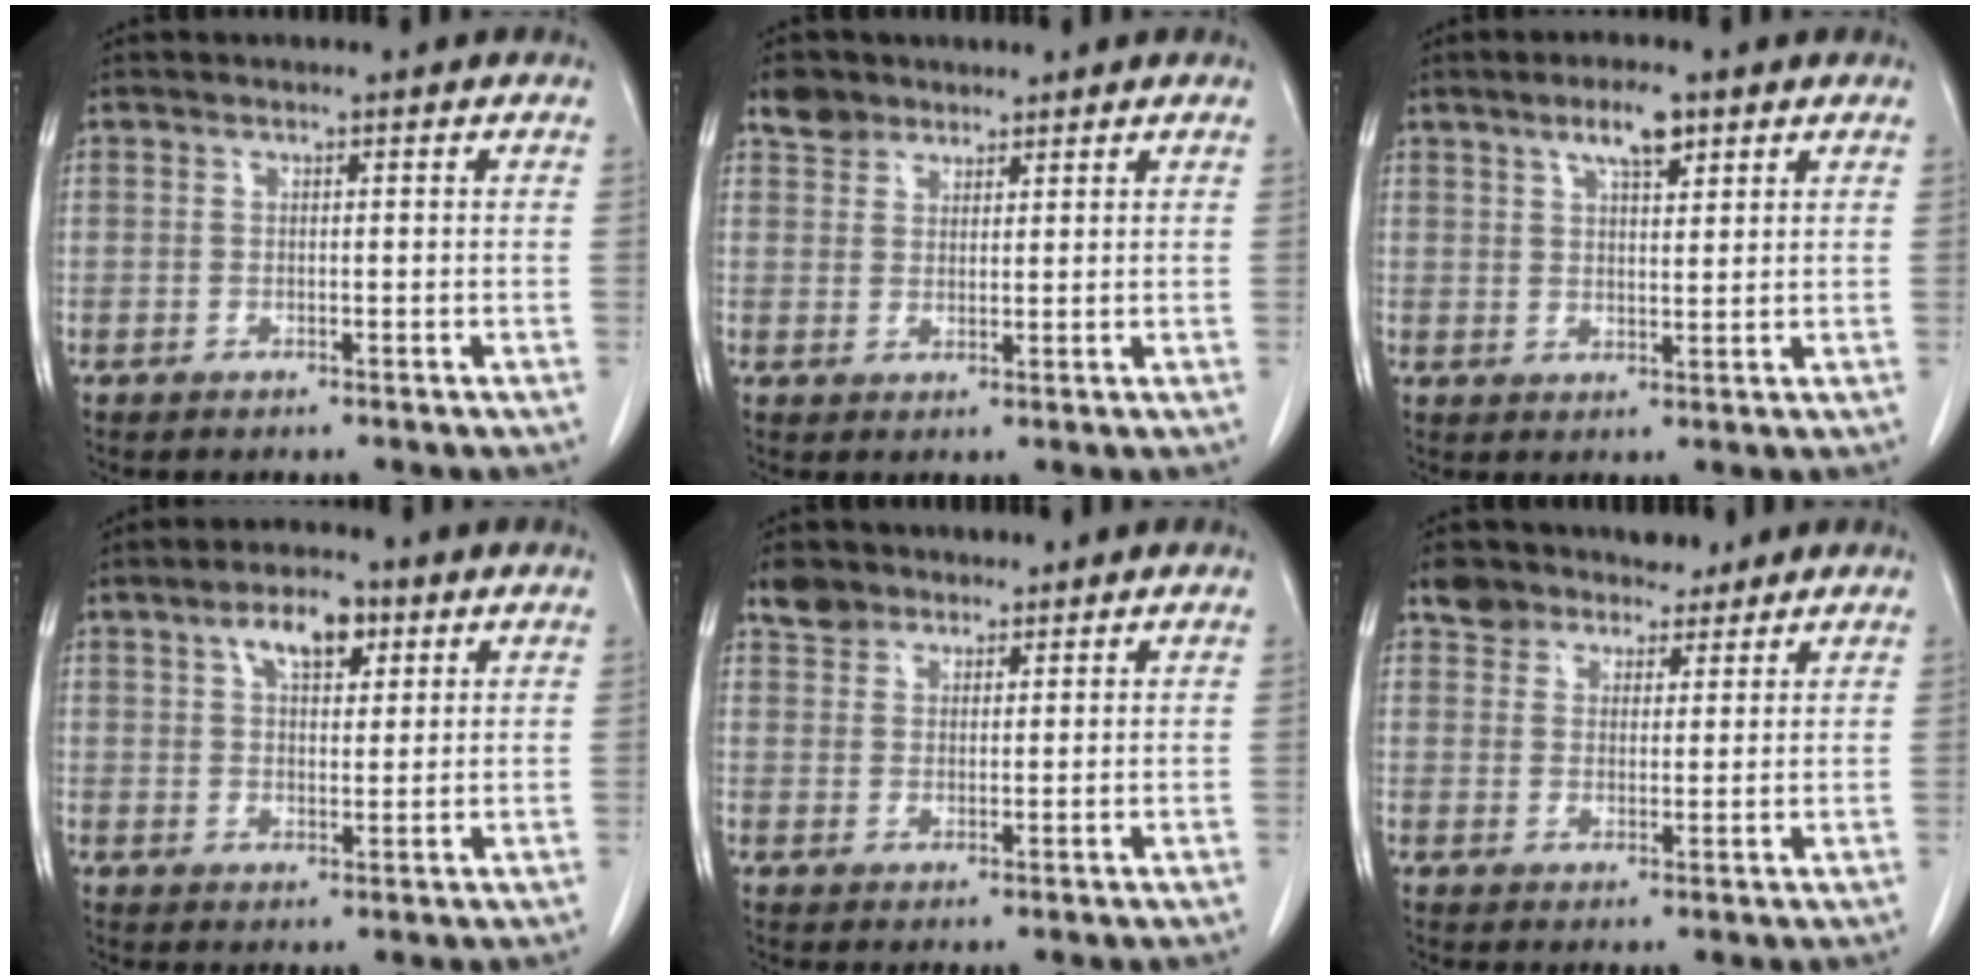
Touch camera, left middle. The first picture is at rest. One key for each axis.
{"total": 3.7, "fx": 2.9, "fy": 2.3, "fz": 0.5, "tx": -0.009, "ty": 0.013, "tz": 0.050}
{"total": 5.1, "fx": 3.2, "fy": 1.3, "fz": 3.8, "tx": -0.068, "ty": 0.005, "tz": 0.055}
{"total": 6.2, "fx": 3.2, "fy": 2.8, "fz": 4.5, "tx": -0.076, "ty": 0.011, "tz": 0.051}
{"total": 4.4, "fx": 3.4, "fy": 2.8, "fz": 0.7, "tx": -0.016, "ty": 0.017, "tz": 0.061}
{"total": 6.6, "fx": 5.4, "fy": 3.5, "fz": 1.4, "tx": -0.017, "ty": 0.017, "tz": 0.093}